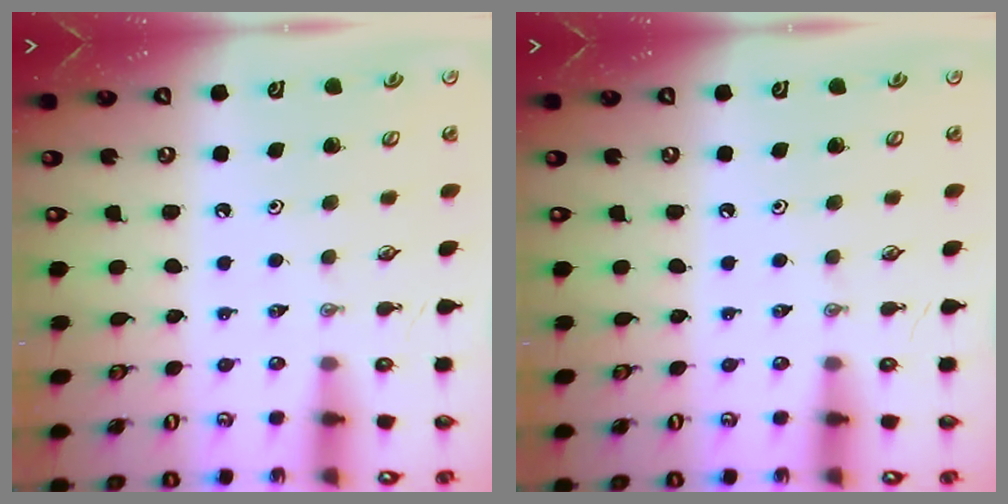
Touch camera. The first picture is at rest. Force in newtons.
{"total": 0.0}